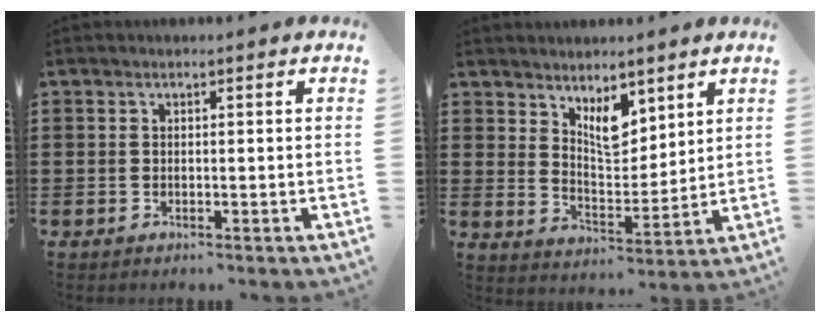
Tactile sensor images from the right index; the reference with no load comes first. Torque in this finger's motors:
{"motor_torque": [0.36, 0.31, 0.20, 0.09]}